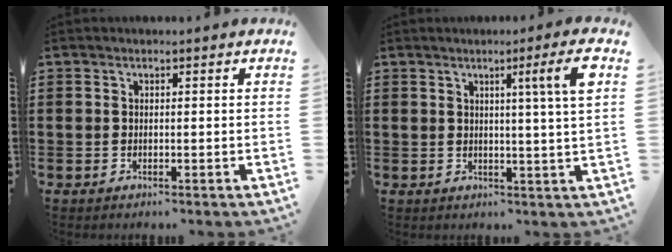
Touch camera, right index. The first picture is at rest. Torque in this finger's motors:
{"motor_torque": [0.96, 0.26, 0.33, 0.08]}